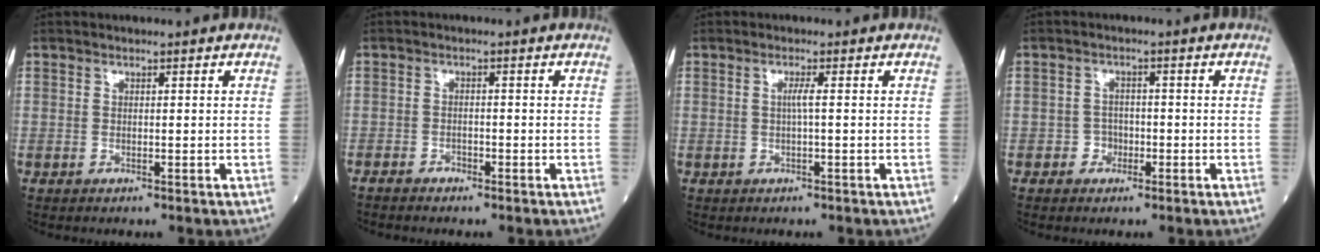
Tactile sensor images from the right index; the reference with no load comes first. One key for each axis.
{"total": 1.5, "fx": -1.3, "fy": 0.6, "fz": 0.4, "tx": -0.008, "ty": 0.002, "tz": -0.023}
{"total": 1.3, "fx": 0.0, "fy": -0.3, "fz": 1.3, "tx": -0.027, "ty": 0.001, "tz": -0.001}
{"total": 2.2, "fx": -1.0, "fy": 1.9, "fz": 0.5, "tx": -0.001, "ty": 0.011, "tz": -0.021}